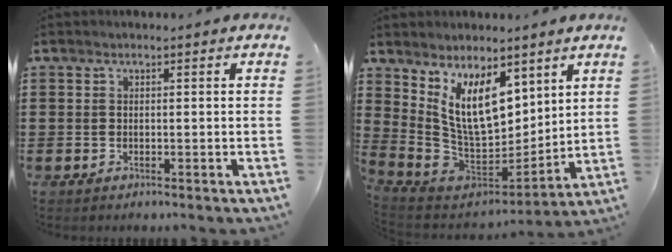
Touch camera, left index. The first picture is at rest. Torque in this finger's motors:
{"motor_torque": [1.72, 0.42, 1.05, 0.21]}